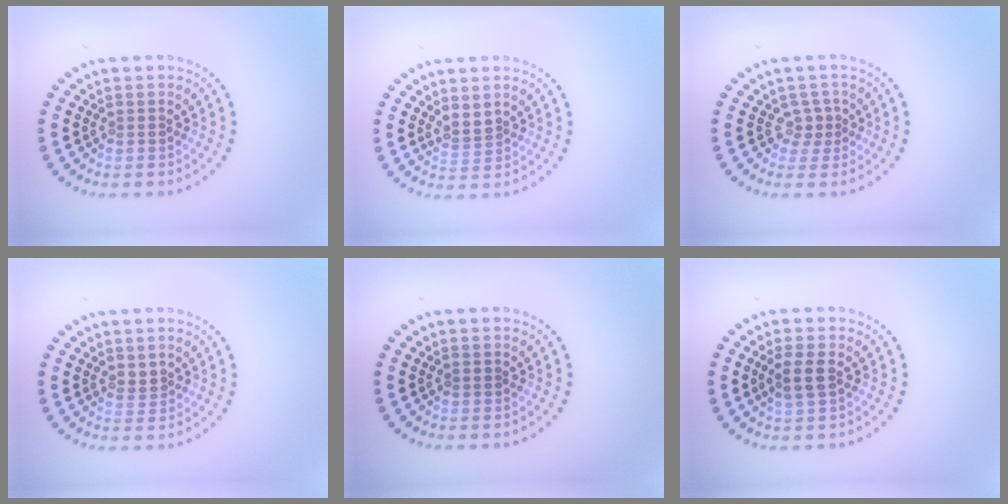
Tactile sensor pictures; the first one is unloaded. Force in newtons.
{"total": 1.7, "press": 1.2, "slide": 1.2}
{"total": 1.6, "press": 1.1, "slide": 1.2}
{"total": 1.0, "press": 0.8, "slide": 0.5}
{"total": 0.5, "press": 0.5, "slide": 0.1}
{"total": 2.0, "press": 1.9, "slide": 0.6}